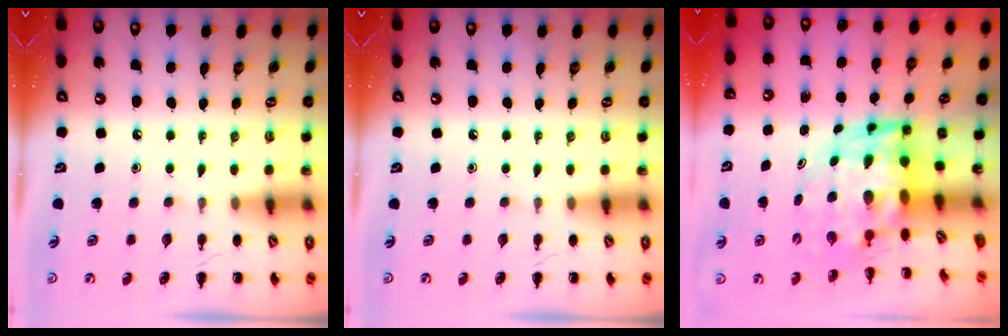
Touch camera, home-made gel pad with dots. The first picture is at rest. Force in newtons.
{"total": 0.0}
{"total": 7.4, "press": 7.1, "slide": 2.2}